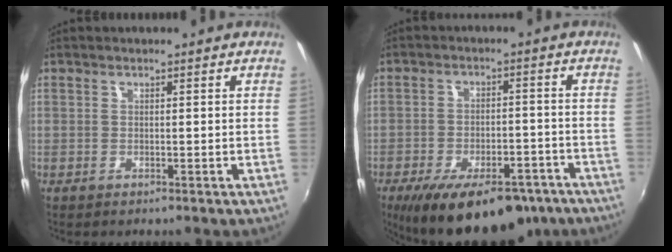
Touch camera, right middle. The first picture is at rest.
{"total": 18.9, "force": [-13.3, 8.2, 10.6], "torque": [-0.192, -0.020, -0.180]}